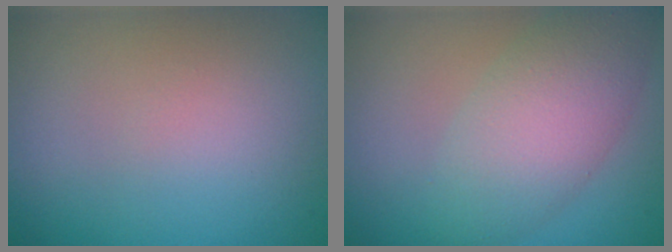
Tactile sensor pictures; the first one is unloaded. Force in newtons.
{"total": 5.6, "press": 5.6, "slide": 0.2}